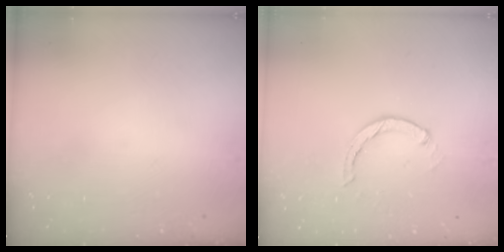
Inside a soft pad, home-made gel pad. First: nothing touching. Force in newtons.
{"total": 1.3, "press": 1.2, "slide": 0.3}